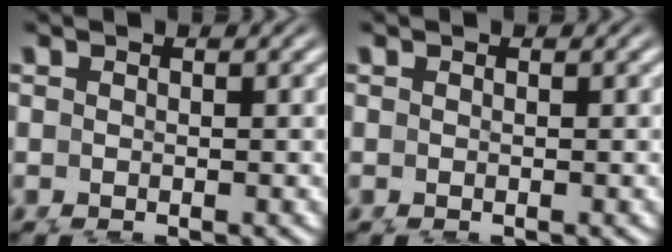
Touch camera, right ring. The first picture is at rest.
{"total": 0.0}